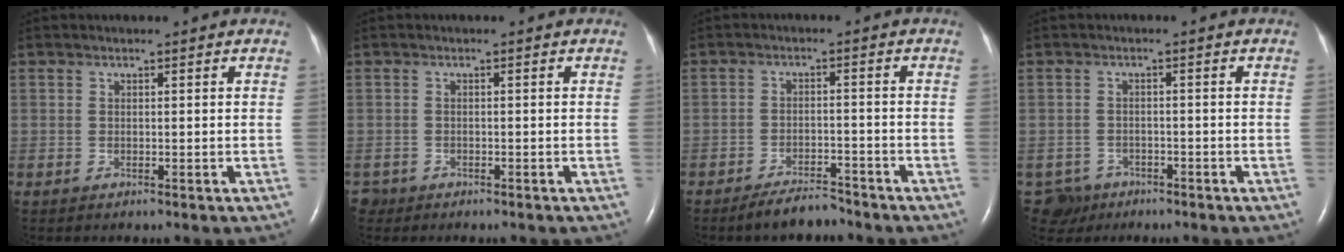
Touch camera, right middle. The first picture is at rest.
{"total": 1.5, "force": [-1.1, 1.0, -0.1], "torque": [-0.006, 0.003, -0.017]}
{"total": 4.4, "force": [-4.1, 1.0, 1.4], "torque": [-0.031, -0.007, -0.069]}
{"total": 3.7, "force": [-2.5, 2.7, -0.5], "torque": [0.008, 0.006, -0.040]}